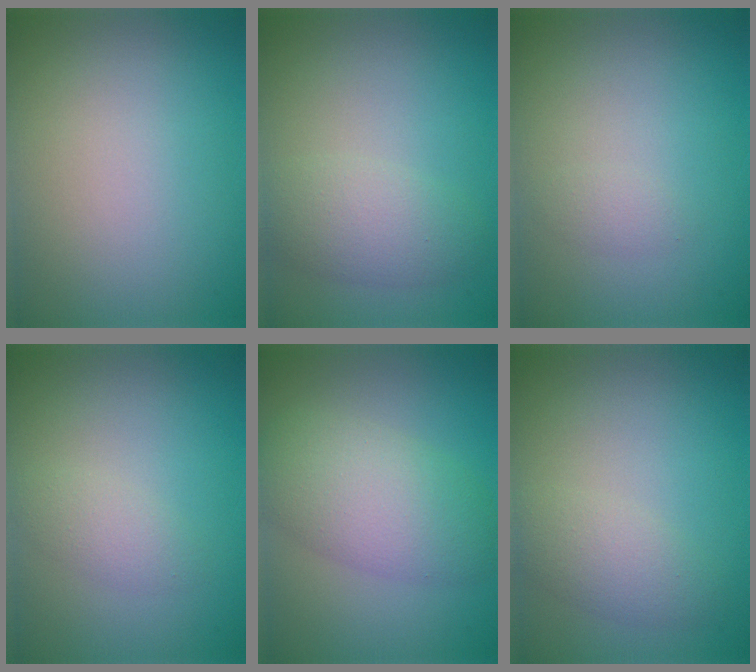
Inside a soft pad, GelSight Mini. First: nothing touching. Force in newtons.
{"total": 3.5, "press": 3.5, "slide": 0.2}
{"total": 0.8, "press": 0.8, "slide": 0.0}
{"total": 1.7, "press": 1.7, "slide": 0.1}
{"total": 6.2, "press": 6.2, "slide": 0.3}
{"total": 2.7, "press": 2.7, "slide": 0.1}